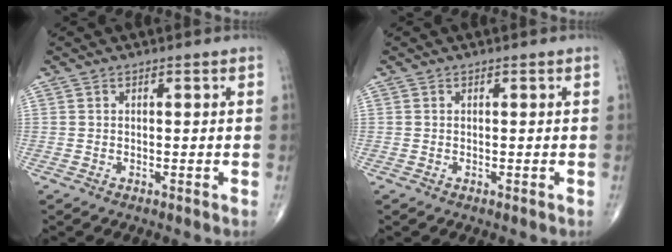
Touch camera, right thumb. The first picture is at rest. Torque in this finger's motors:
{"motor_torque": [0.18, -0.04, -0.03, 0.19, 0.03]}